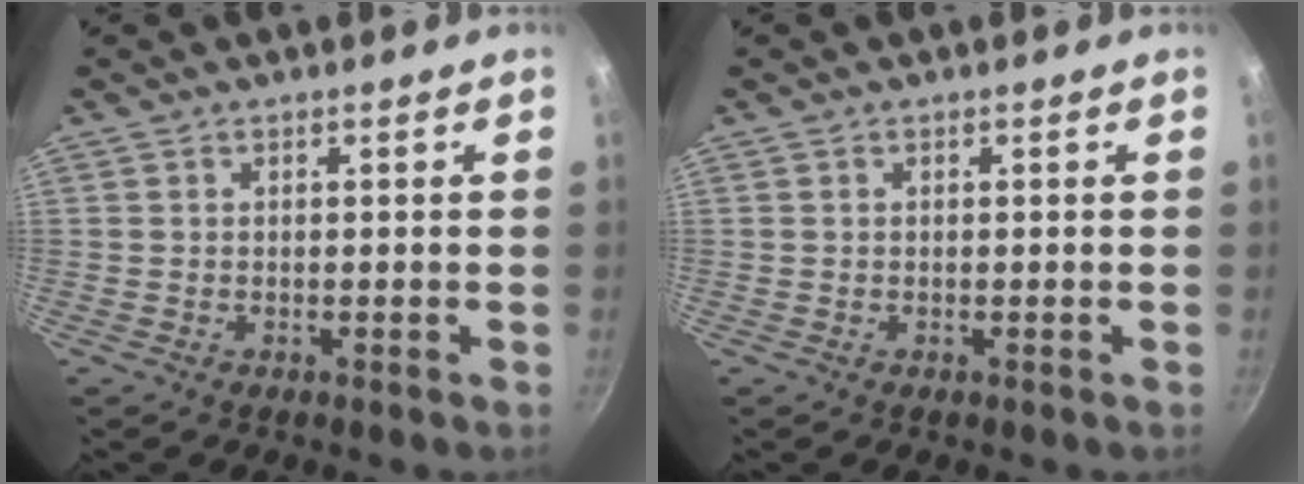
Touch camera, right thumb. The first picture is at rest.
{"total": 0.0}